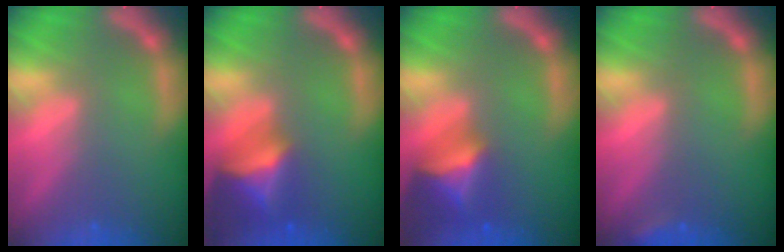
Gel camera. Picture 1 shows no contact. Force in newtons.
{"total": 6.4}
{"total": 6.0}
{"total": 1.4}